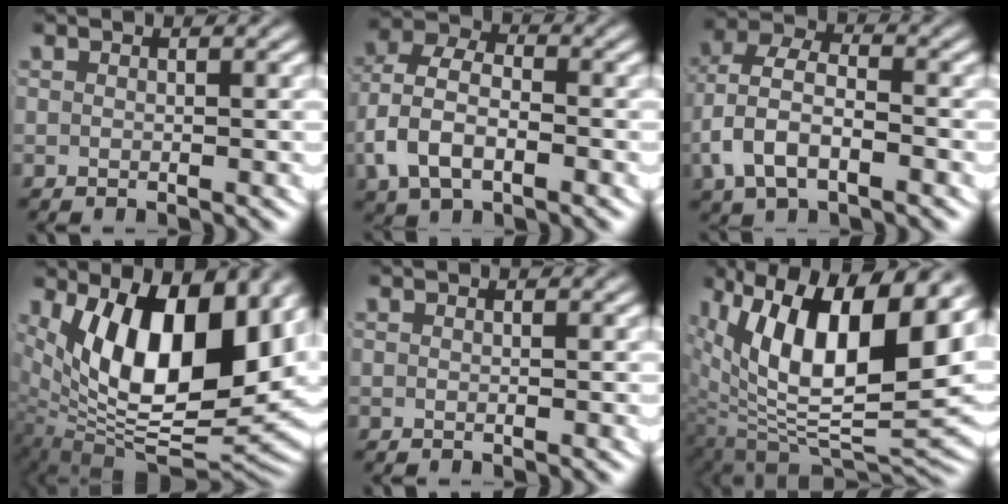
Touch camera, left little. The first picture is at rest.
{"total": 6.0, "force": [-1.1, 4.4, 3.9], "torque": [-0.088, -0.020, -0.013]}
{"total": 5.4, "force": [-1.1, 3.8, 3.7], "torque": [-0.084, -0.020, -0.013]}
{"total": 15.7, "force": [0.2, 8.7, 13.1], "torque": [-0.220, -0.036, 0.028]}
{"total": 0.0}
{"total": 15.2, "force": [1.1, 8.2, 12.7], "torque": [-0.213, -0.030, 0.037]}